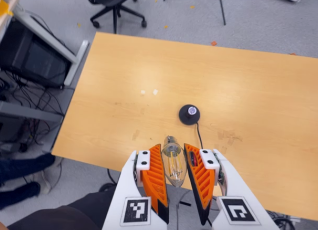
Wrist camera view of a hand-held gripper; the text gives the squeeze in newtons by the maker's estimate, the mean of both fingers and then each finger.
{"total": 8.6, "left": 7.7, "right": 9.5}